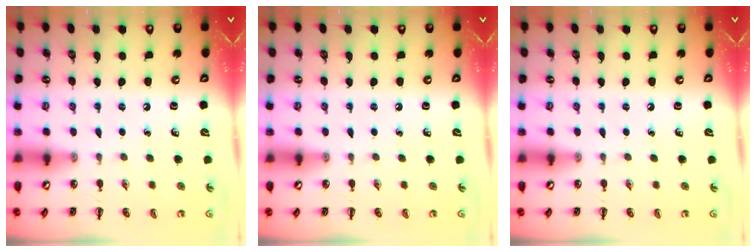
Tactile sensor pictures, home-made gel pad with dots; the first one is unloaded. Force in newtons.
{"total": 0.0}
{"total": 0.0}